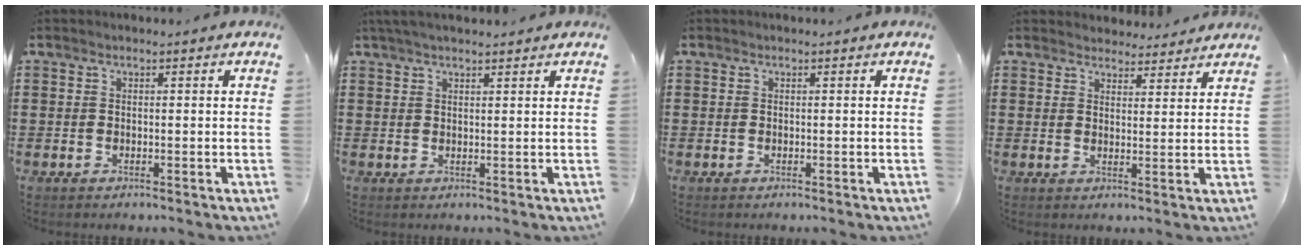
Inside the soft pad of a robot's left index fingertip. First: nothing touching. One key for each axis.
{"total": 2.0, "fx": 1.7, "fy": 0.2, "fz": 1.0, "tx": -0.022, "ty": 0.003, "tz": 0.032}
{"total": 0.0}
{"total": 3.4, "fx": 3.3, "fy": 0.8, "fz": 0.0, "tx": -0.002, "ty": -0.013, "tz": 0.061}